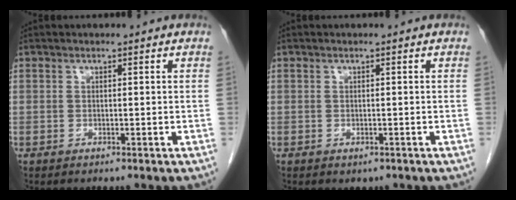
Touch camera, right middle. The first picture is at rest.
{"total": 0.7, "force": [-0.3, 0.5, 0.3], "torque": [-0.005, -0.001, 0.003]}